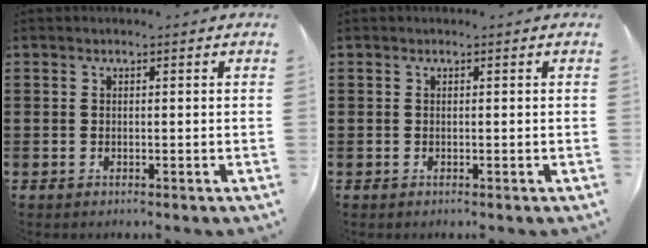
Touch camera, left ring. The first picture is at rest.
{"total": 0.0}